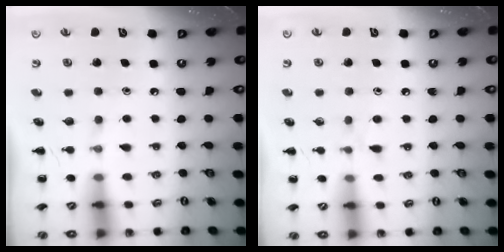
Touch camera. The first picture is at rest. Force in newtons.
{"total": 4.0, "press": 3.6, "slide": 1.7}